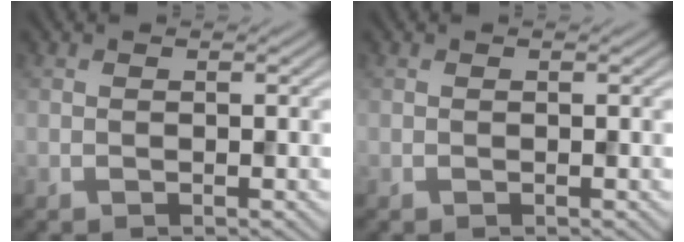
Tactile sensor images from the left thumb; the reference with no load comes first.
{"total": 0.0}